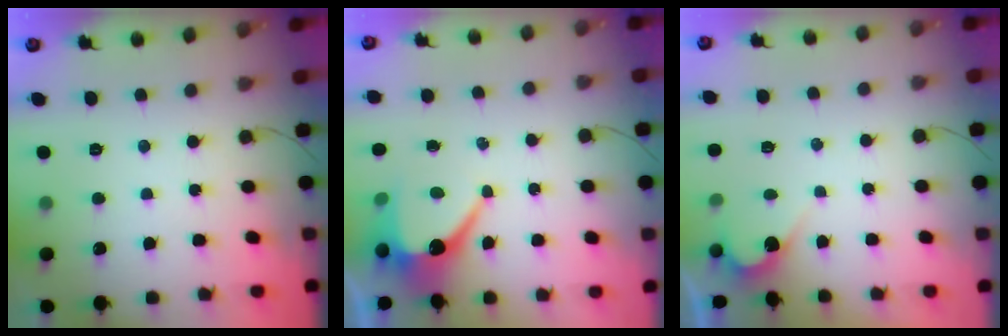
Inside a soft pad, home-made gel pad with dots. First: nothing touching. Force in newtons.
{"total": 7.9, "press": 7.9, "slide": 0.5}
{"total": 2.8, "press": 2.8, "slide": 0.2}